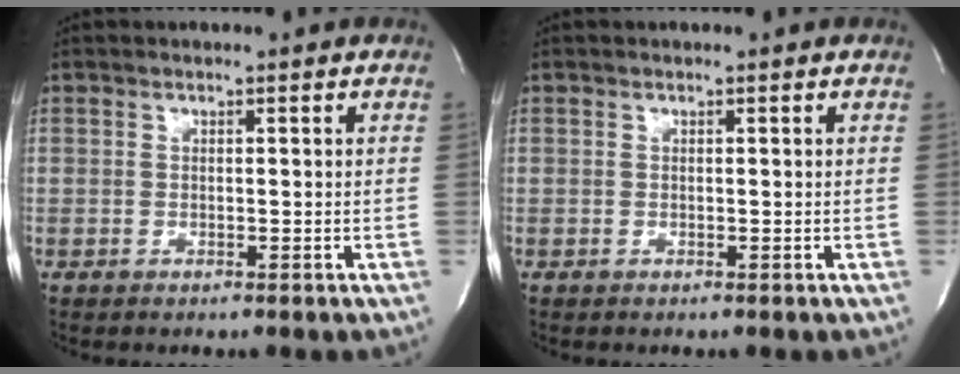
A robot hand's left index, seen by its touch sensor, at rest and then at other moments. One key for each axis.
{"total": 0.0}